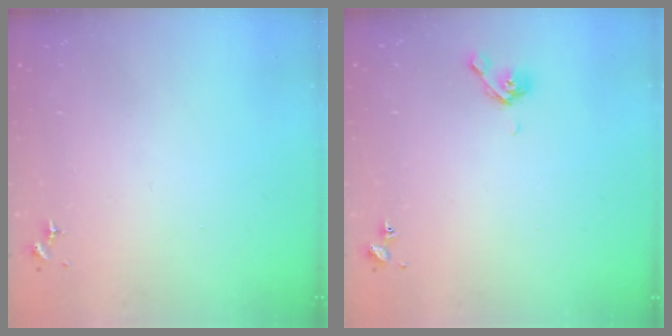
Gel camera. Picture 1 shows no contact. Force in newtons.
{"total": 5.7, "press": 5.6, "slide": 1.2}